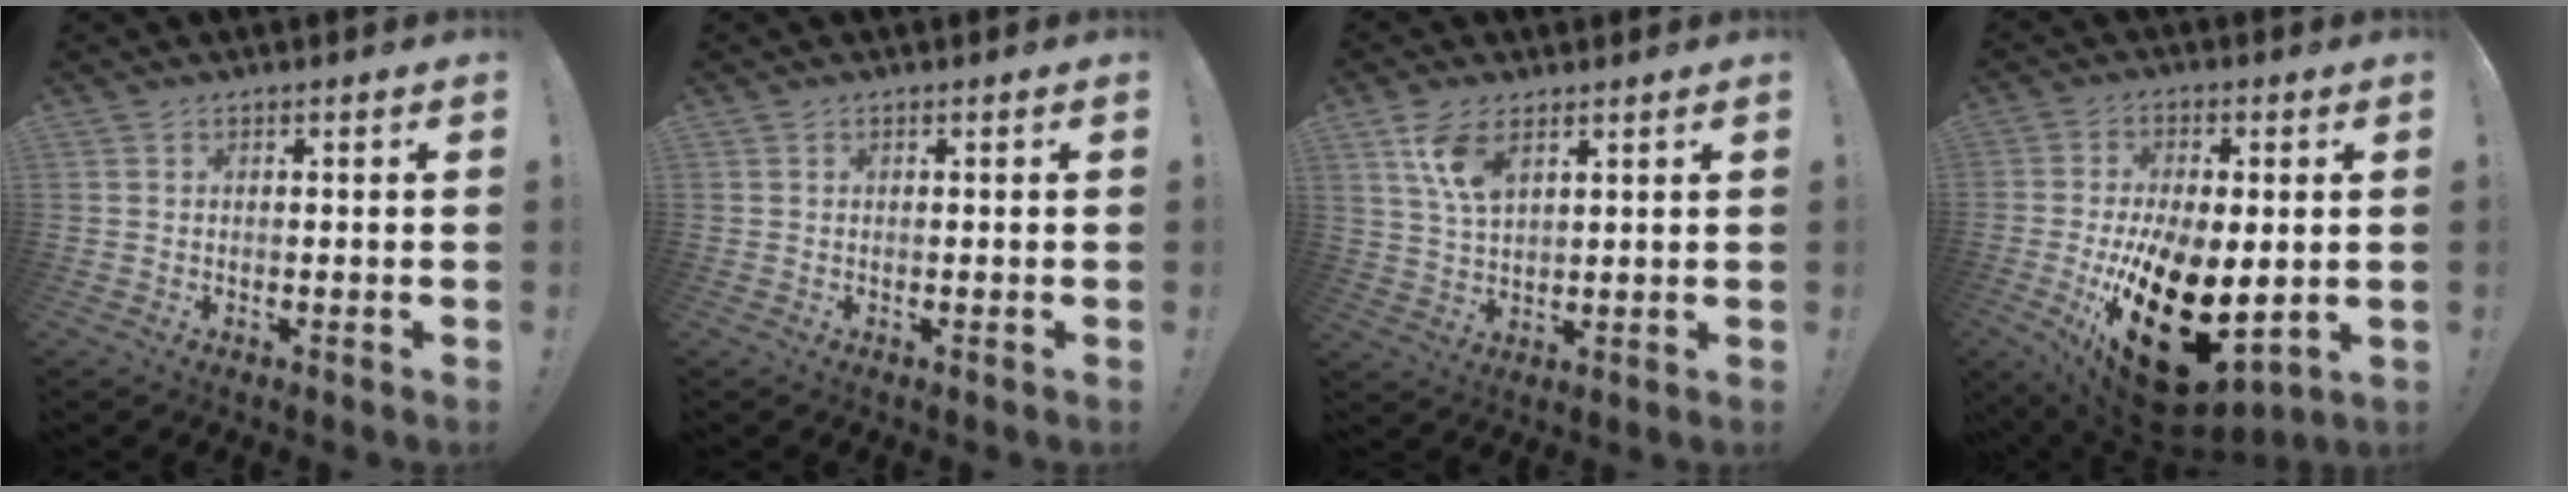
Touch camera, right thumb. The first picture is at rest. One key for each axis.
{"total": 0.0}
{"total": 8.8, "fx": 4.7, "fy": 4.3, "fz": 6.0, "tx": -0.125, "ty": -0.019, "tz": 0.087}
{"total": 25.5, "fx": -5.8, "fy": 13.2, "fz": 21.0, "tx": -0.344, "ty": 0.008, "tz": -0.068}